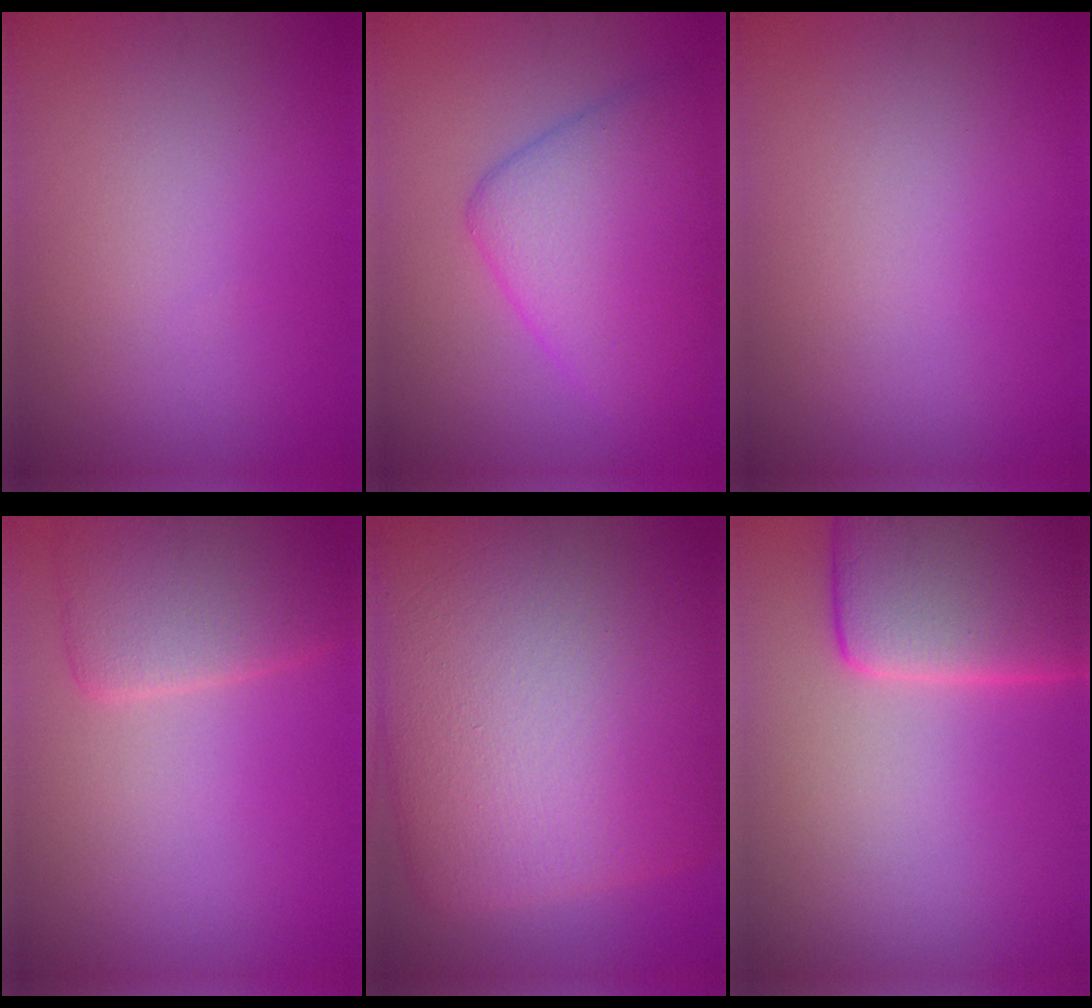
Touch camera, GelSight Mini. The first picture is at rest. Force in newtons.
{"total": 7.0, "press": 7.0, "slide": 0.4}
{"total": 0.0}
{"total": 4.5, "press": 4.4, "slide": 0.6}
{"total": 21.4, "press": 21.4, "slide": 0.5}
{"total": 9.0, "press": 9.0, "slide": 0.6}